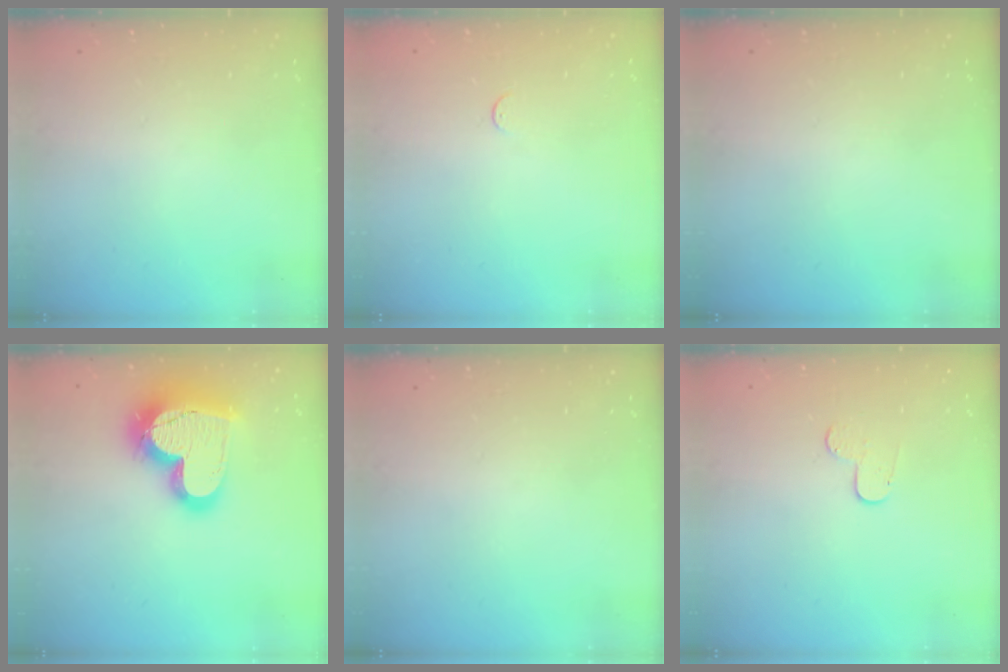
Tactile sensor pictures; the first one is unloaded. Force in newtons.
{"total": 2.7, "press": 2.7, "slide": 0.4}
{"total": 0.0}
{"total": 23.1, "press": 23.0, "slide": 1.8}
{"total": 0.0}
{"total": 4.5, "press": 4.5, "slide": 0.4}